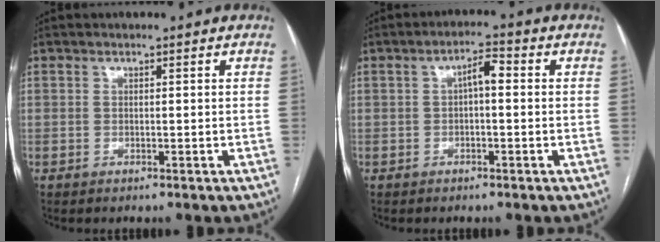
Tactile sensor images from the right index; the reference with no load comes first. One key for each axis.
{"total": 3.5, "fx": 0.4, "fy": 1.1, "fz": 3.3, "tx": -0.057, "ty": 0.020, "tz": 0.006}